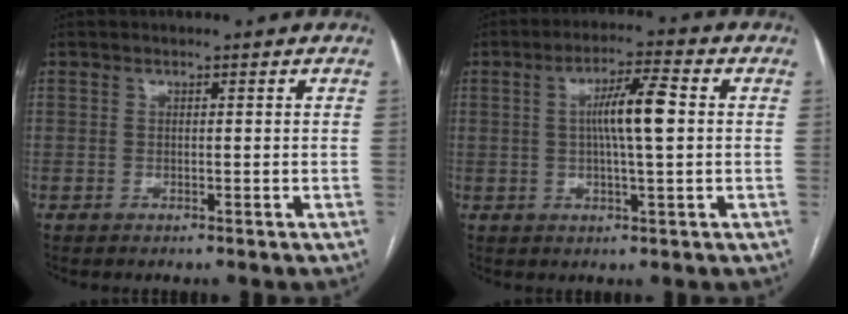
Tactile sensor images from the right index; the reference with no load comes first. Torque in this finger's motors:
{"motor_torque": [1.03, 0.05, 0.26, 0.10]}